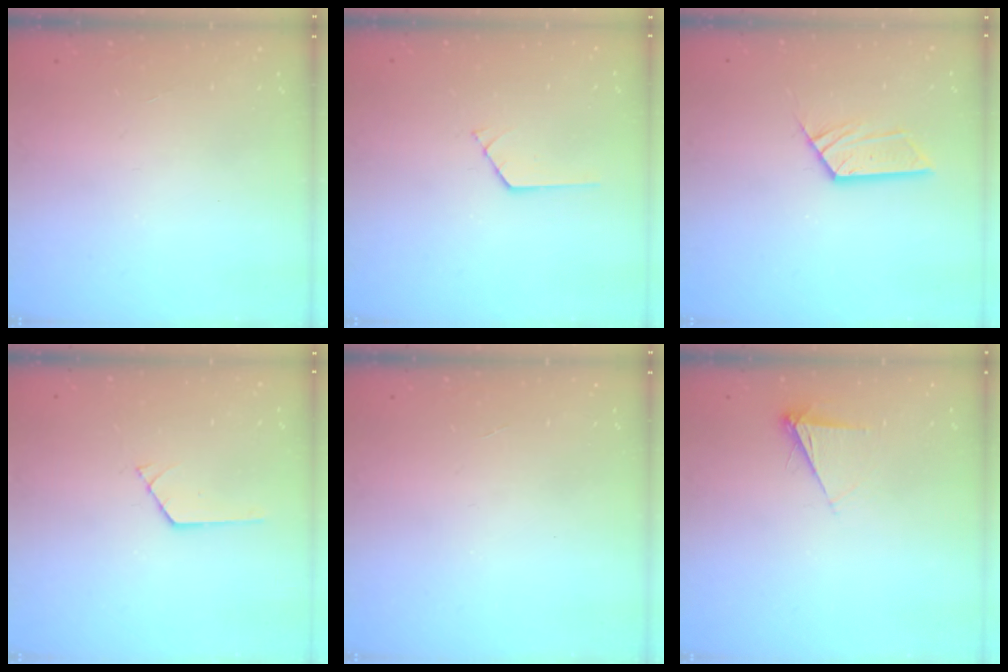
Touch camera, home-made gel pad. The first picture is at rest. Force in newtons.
{"total": 0.7, "press": 0.7, "slide": 0.1}
{"total": 8.4, "press": 8.3, "slide": 0.4}
{"total": 0.9, "press": 0.9, "slide": 0.1}
{"total": 0.0}
{"total": 5.1, "press": 5.0, "slide": 0.6}